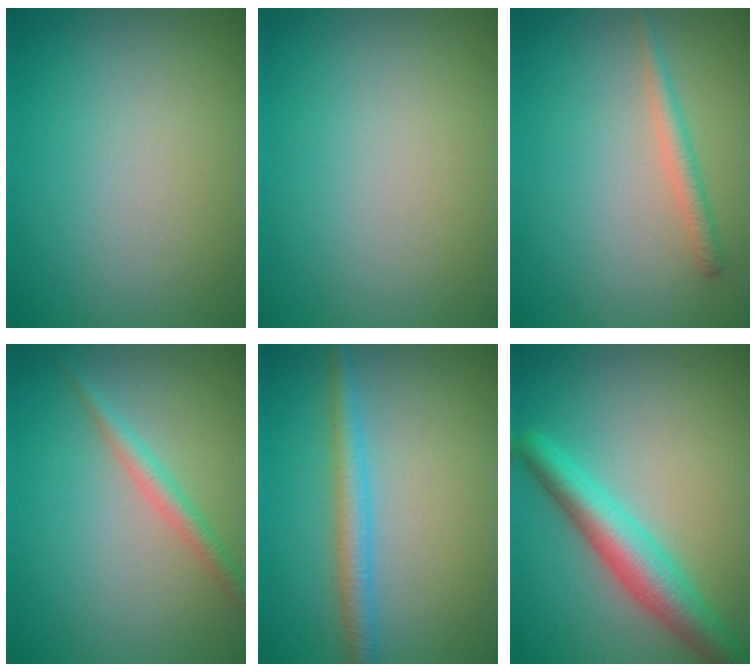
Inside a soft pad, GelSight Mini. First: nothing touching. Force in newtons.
{"total": 0.0}
{"total": 1.8, "press": 1.8, "slide": 0.1}
{"total": 2.0, "press": 2.0, "slide": 0.1}
{"total": 3.0, "press": 3.0, "slide": 0.1}
{"total": 4.9, "press": 4.9, "slide": 0.2}